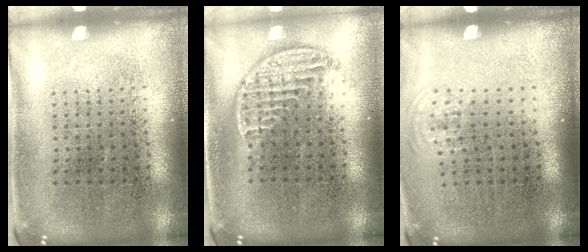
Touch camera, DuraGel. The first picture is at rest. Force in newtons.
{"total": 1.3, "press": 1.1, "slide": 0.6}
{"total": 0.7, "press": 0.5, "slide": 0.4}